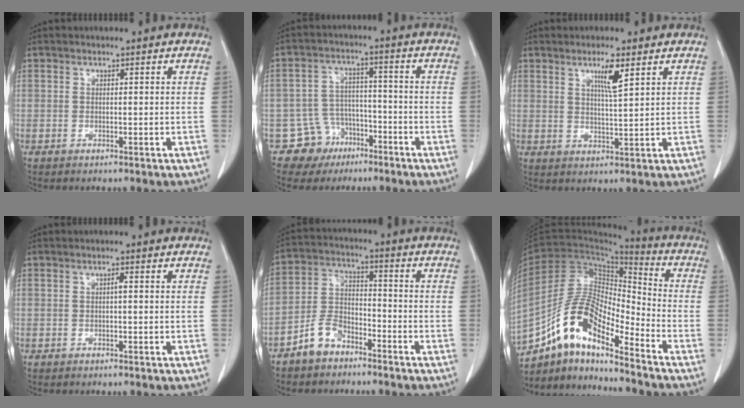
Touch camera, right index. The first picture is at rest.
{"total": 7.0, "force": [-4.1, 5.7, -0.1], "torque": [0.011, 0.022, -0.062]}
{"total": 4.5, "force": [2.4, 0.0, 3.8], "torque": [-0.066, -0.006, 0.042]}
{"total": 0.7, "force": [0.0, 0.1, 0.7], "torque": [-0.013, 0.002, 0.000]}
{"total": 6.7, "force": [-4.7, 3.8, 2.8], "torque": [-0.065, 0.011, -0.093]}
{"total": 13.7, "force": [-10.0, 3.4, 8.8], "torque": [-0.172, 0.024, -0.181]}